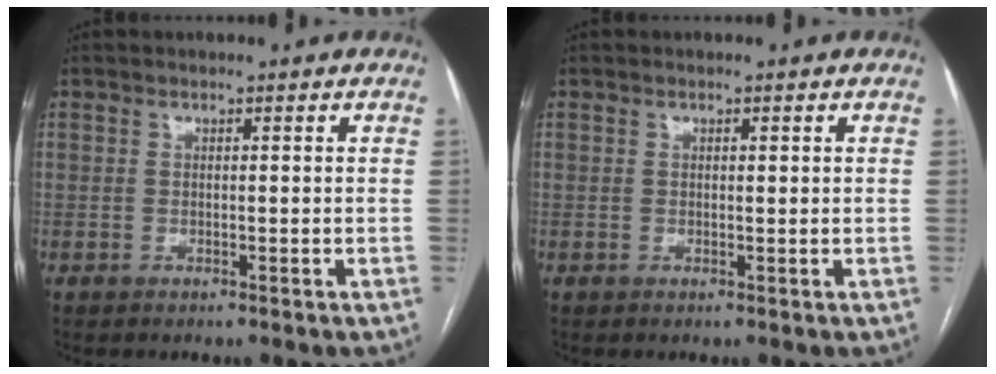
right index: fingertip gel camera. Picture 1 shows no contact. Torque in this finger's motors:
{"motor_torque": [0.02, 0.23, -0.03, 0.00]}